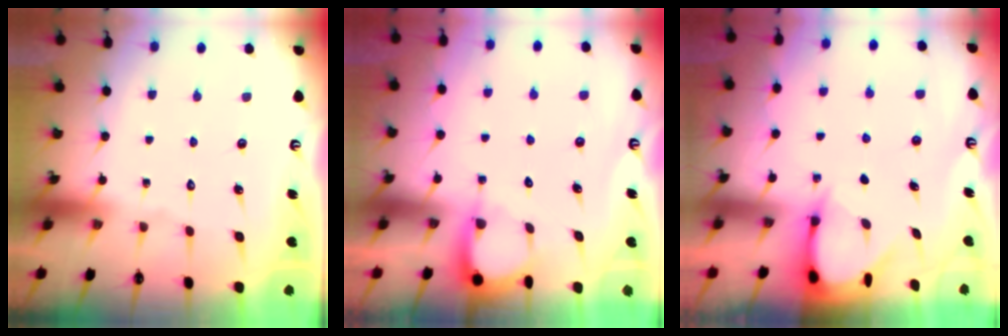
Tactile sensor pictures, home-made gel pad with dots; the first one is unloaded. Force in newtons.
{"total": 3.0, "press": 3.0, "slide": 0.4}
{"total": 3.7, "press": 3.7, "slide": 0.3}